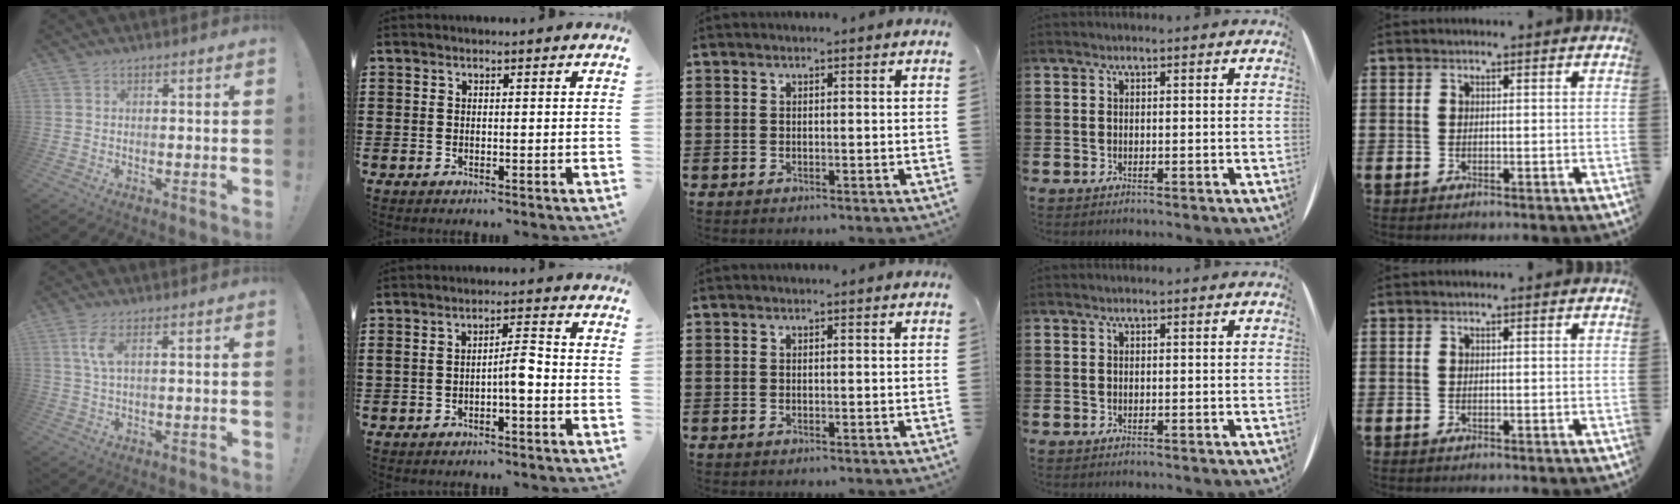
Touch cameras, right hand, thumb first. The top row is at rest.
{"thumb": {"total": 4.7, "force": [1.5, 1.4, 4.2], "torque": [-0.083, -0.005, 0.024]}, "index": {"total": 3.9, "force": [-1.4, 0.9, 3.5], "torque": [-0.064, 0.007, -0.030]}}